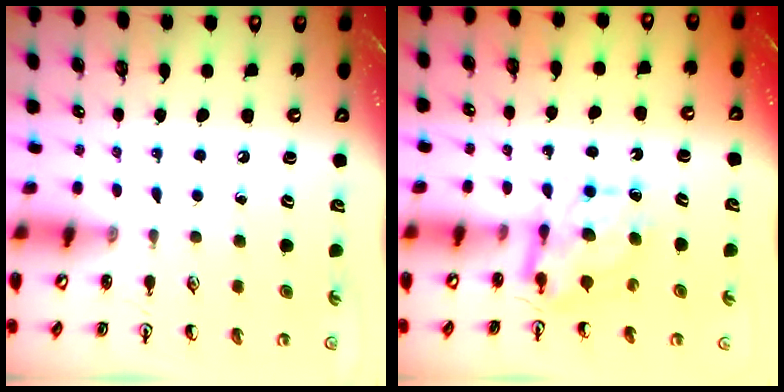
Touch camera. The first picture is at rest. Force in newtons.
{"total": 7.0, "press": 7.0, "slide": 0.6}